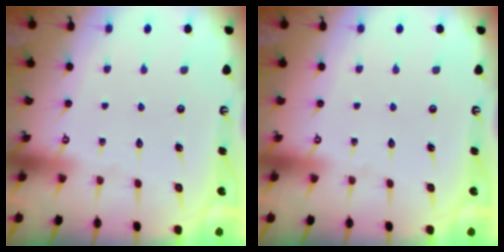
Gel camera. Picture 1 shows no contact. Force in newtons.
{"total": 0.0}